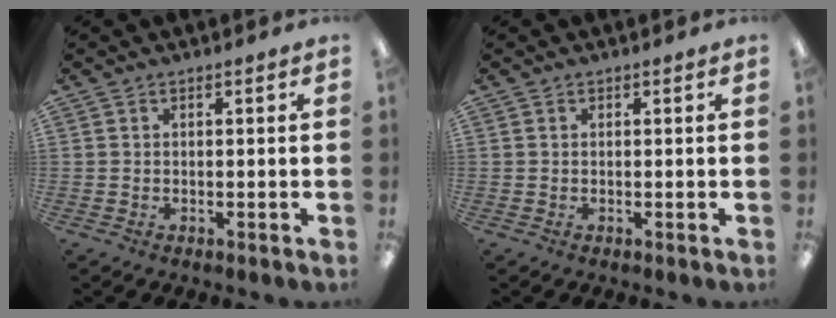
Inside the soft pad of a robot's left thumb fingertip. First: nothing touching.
{"total": 0.0}